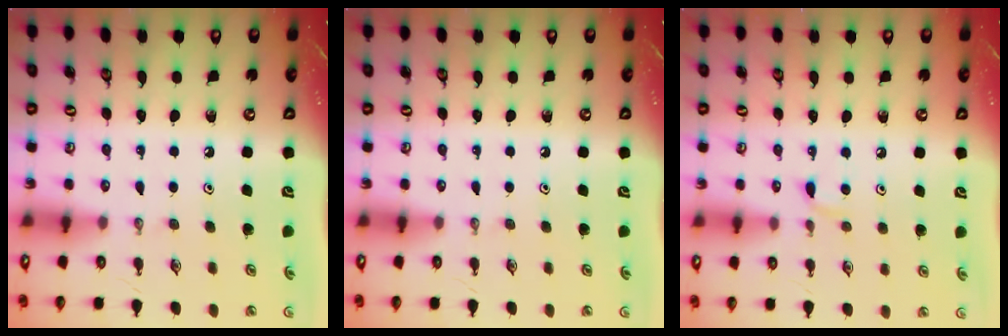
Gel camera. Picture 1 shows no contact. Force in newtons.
{"total": 0.0}
{"total": 4.7, "press": 4.7, "slide": 0.6}